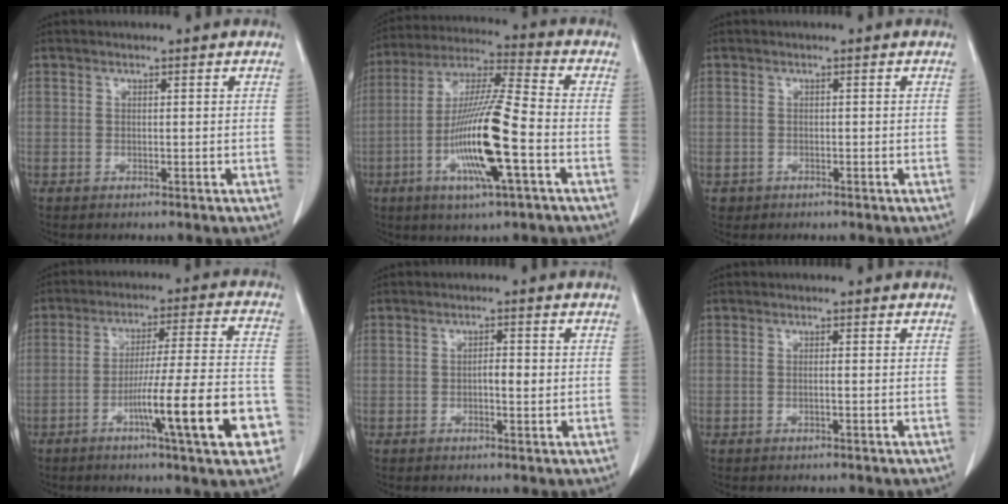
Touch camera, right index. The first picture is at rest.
{"total": 15.7, "force": [-4.6, 0.8, 15.0], "torque": [-0.297, -0.010, -0.088]}
{"total": 0.9, "force": [-0.4, 0.9, 0.0], "torque": [-0.001, 0.005, -0.005]}
{"total": 15.9, "force": [-6.2, 0.5, 14.6], "torque": [-0.207, 0.007, -0.089]}
{"total": 2.4, "force": [-0.1, 0.7, 2.3], "torque": [-0.038, 0.003, -0.001]}
{"total": 0.6, "force": [-0.2, -0.2, 0.5], "torque": [-0.009, 0.000, -0.003]}